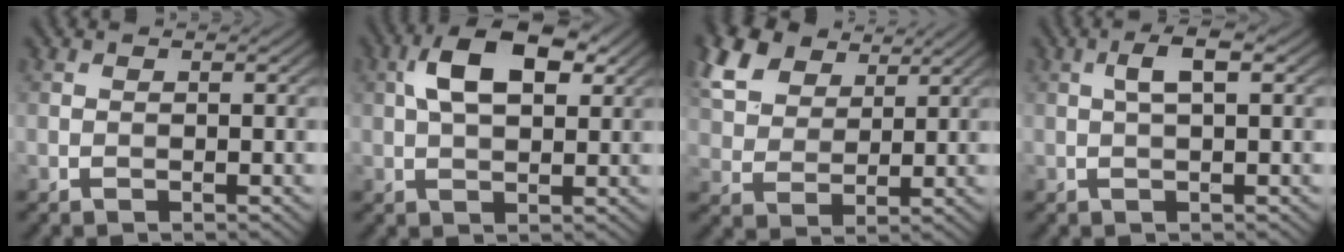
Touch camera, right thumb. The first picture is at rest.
{"total": 8.6, "force": [2.7, 4.4, 6.9], "torque": [-0.129, 0.016, 0.040]}
{"total": 9.9, "force": [5.9, 6.0, 5.3], "torque": [-0.154, 0.021, 0.115]}
{"total": 3.2, "force": [0.8, 0.7, 3.0], "torque": [-0.055, 0.011, 0.013]}